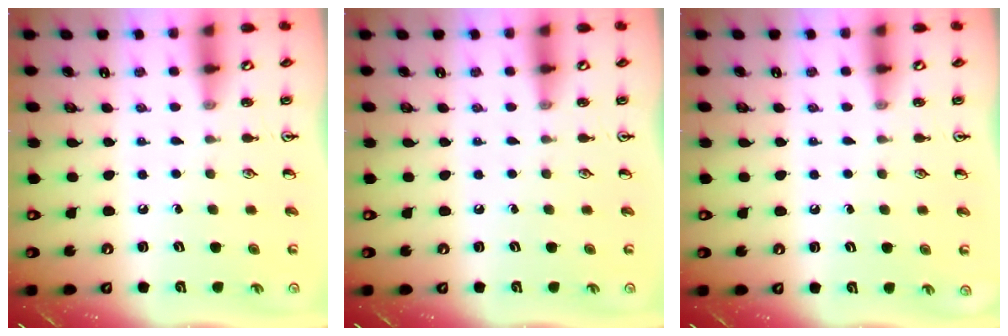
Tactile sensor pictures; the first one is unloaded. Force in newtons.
{"total": 0.0}
{"total": 0.0}